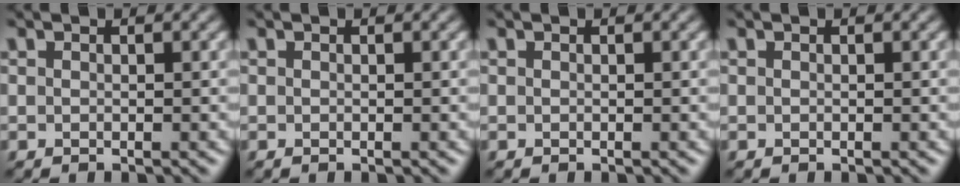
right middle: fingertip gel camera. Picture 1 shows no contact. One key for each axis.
{"total": 0.0}
{"total": 0.0}
{"total": 0.0}